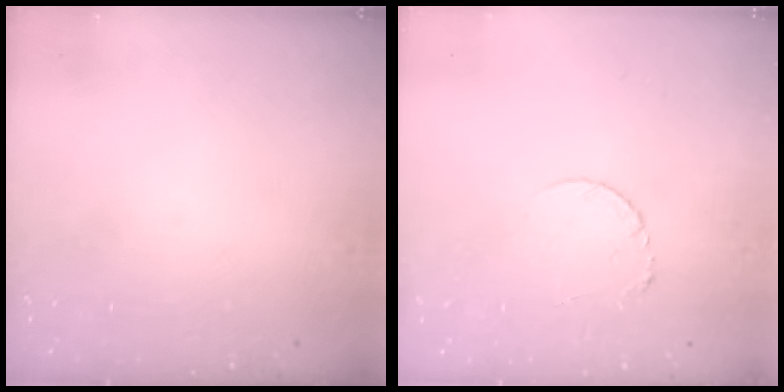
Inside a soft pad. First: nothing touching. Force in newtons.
{"total": 3.8, "press": 3.8, "slide": 0.3}